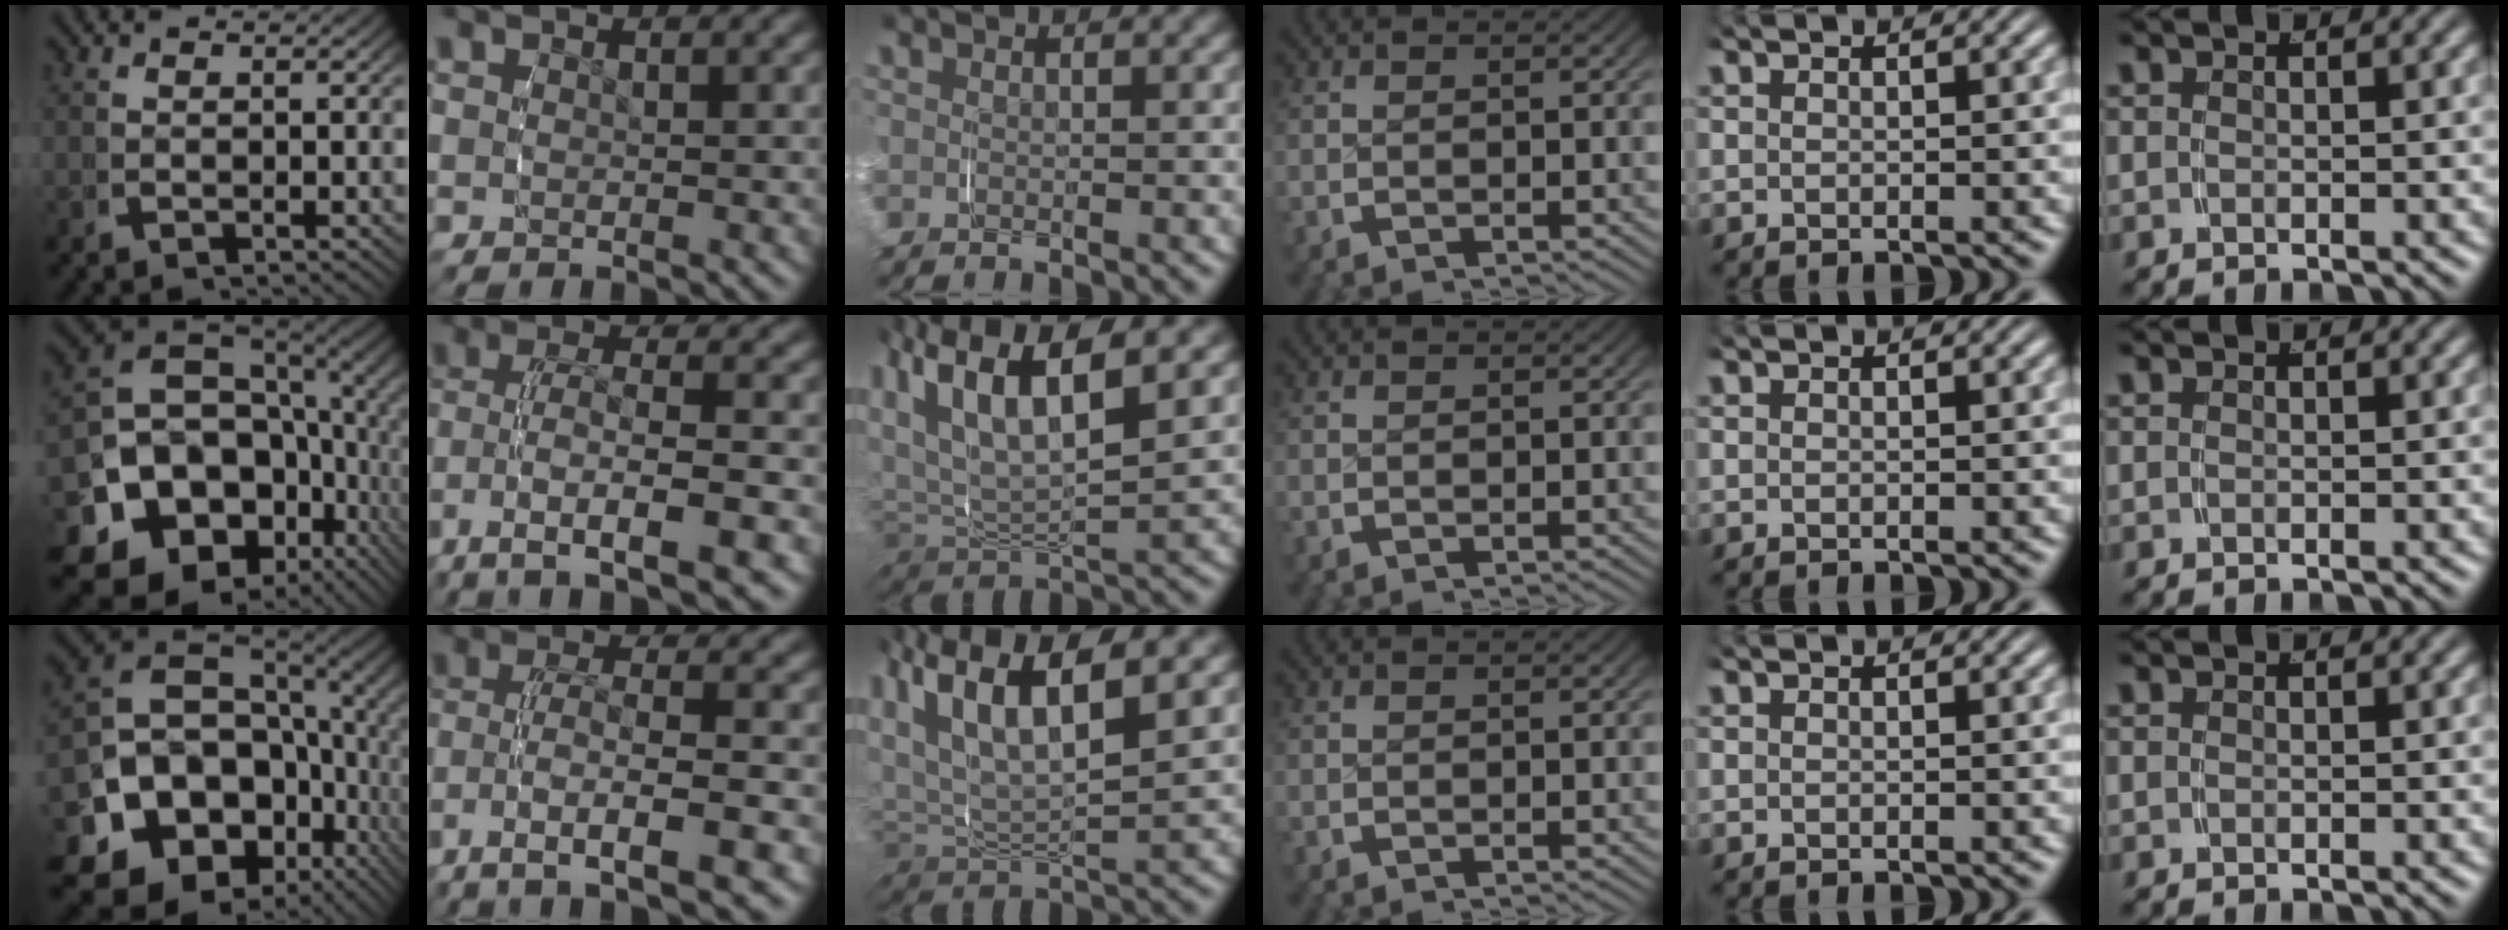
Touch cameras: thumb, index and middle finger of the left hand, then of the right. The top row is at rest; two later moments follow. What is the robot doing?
{"motion": "grasp_and_lifting", "object": "shirt"}